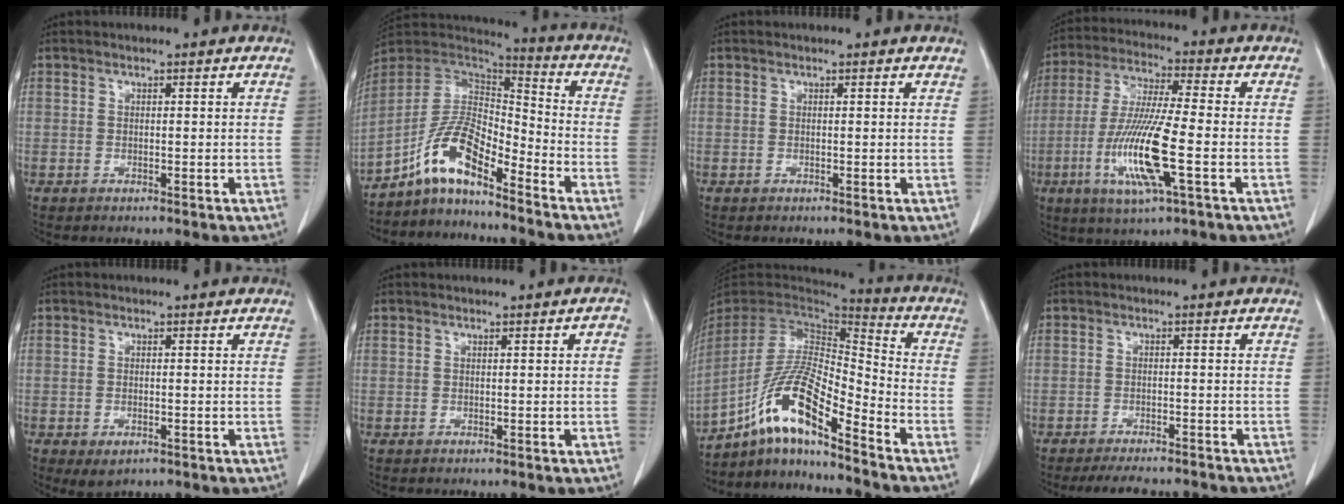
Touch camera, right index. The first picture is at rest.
{"total": 10.0, "force": [-7.1, 2.5, 6.6], "torque": [-0.144, 0.026, -0.132]}
{"total": 0.8, "force": [0.8, 0.1, 0.1], "torque": [-0.010, -0.003, -0.001]}
{"total": 13.4, "force": [-3.7, 0.8, 12.8], "torque": [-0.264, -0.015, -0.072]}
{"total": 2.7, "force": [-1.2, 1.5, 1.9], "torque": [-0.034, -0.004, -0.006]}
{"total": 0.7, "force": [-0.1, 0.2, 0.6], "torque": [-0.004, 0.002, 0.000]}
{"total": 14.7, "force": [-9.4, 1.8, 11.2], "torque": [-0.225, 0.002, -0.172]}
{"total": 7.6, "force": [-7.1, 1.7, 2.1], "torque": [-0.025, -0.006, -0.091]}